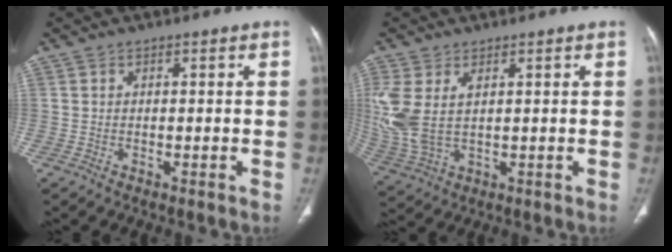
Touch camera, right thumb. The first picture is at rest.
{"total": 10.3, "force": [2.2, 5.8, 8.2], "torque": [-0.211, 0.000, 0.060]}